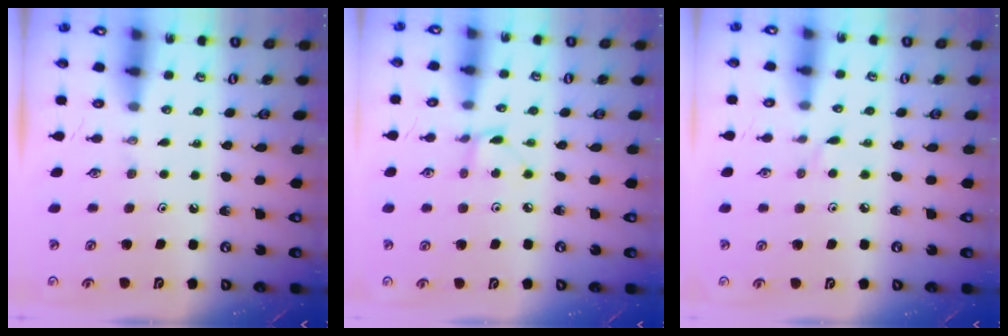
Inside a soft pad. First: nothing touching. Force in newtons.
{"total": 2.5, "press": 2.5, "slide": 0.3}
{"total": 3.0, "press": 3.0, "slide": 0.2}